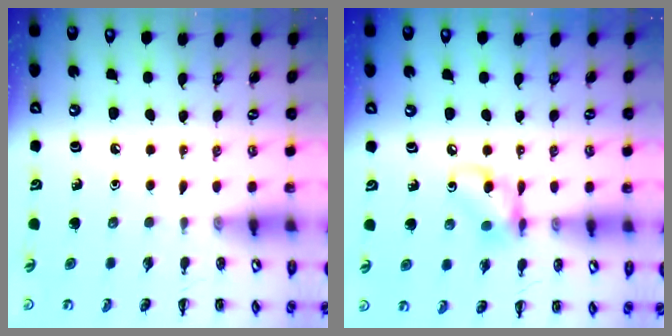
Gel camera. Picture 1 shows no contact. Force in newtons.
{"total": 8.5, "press": 8.5, "slide": 0.7}